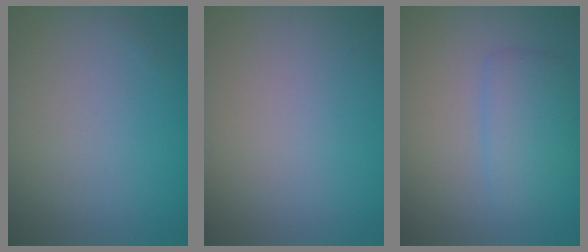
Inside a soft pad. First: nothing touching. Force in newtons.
{"total": 0.0}
{"total": 3.1, "press": 3.0, "slide": 0.1}